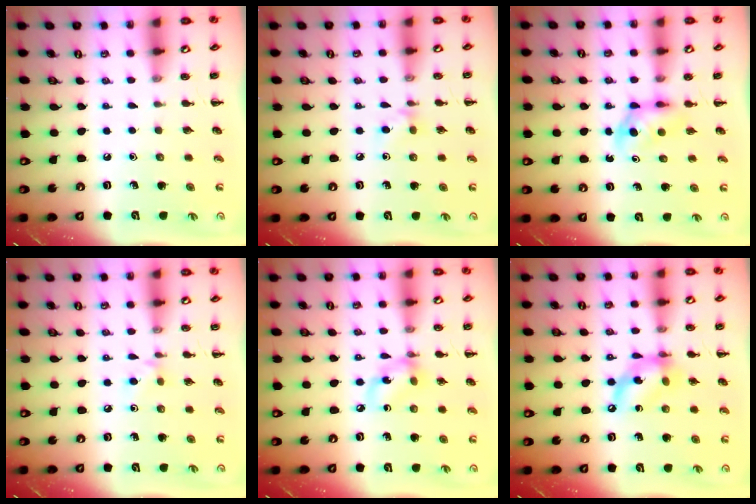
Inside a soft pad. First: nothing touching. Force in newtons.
{"total": 5.3, "press": 4.9, "slide": 2.1}
{"total": 3.7, "press": 3.5, "slide": 1.1}
{"total": 4.6, "press": 4.3, "slide": 1.7}
{"total": 7.4, "press": 7.4, "slide": 0.9}
{"total": 12.3, "press": 12.0, "slide": 2.9}